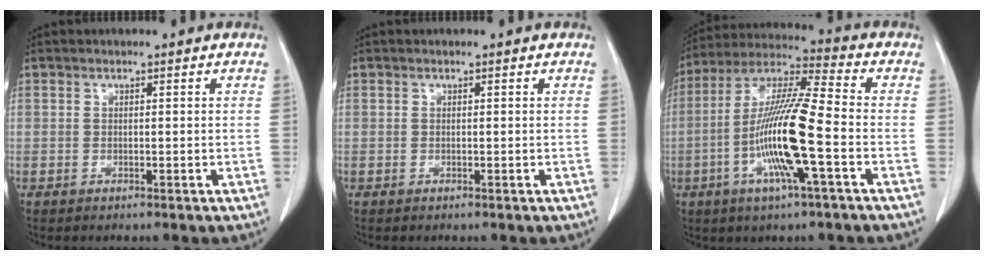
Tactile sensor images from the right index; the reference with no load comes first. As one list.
[{"total": 0.0}, {"total": 15.0, "force": [-3.9, 0.4, 14.5], "torque": [-0.288, -0.004, -0.081]}]